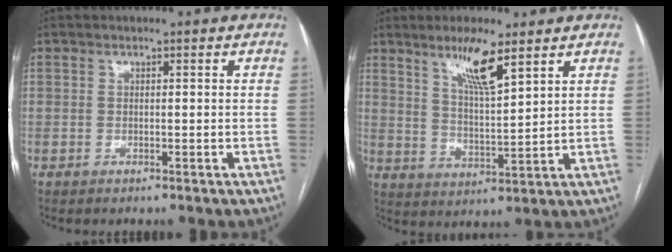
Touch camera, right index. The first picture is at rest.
{"total": 8.0, "force": [5.2, 0.7, 6.0], "torque": [-0.113, -0.009, 0.097]}